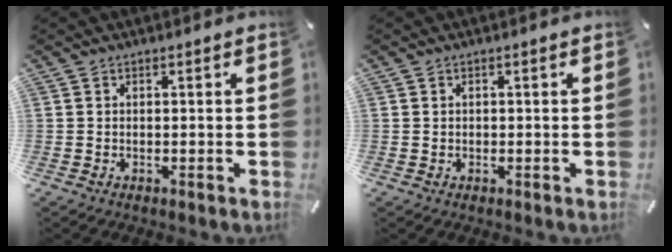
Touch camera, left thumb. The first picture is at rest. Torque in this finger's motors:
{"motor_torque": [-0.18, -0.37, -0.10, 0.03, 0.00]}